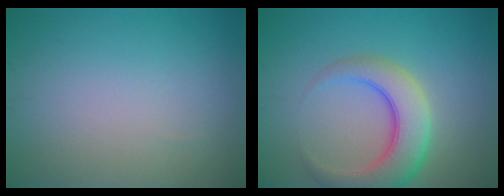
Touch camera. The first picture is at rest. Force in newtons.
{"total": 6.1, "press": 6.1, "slide": 0.5}